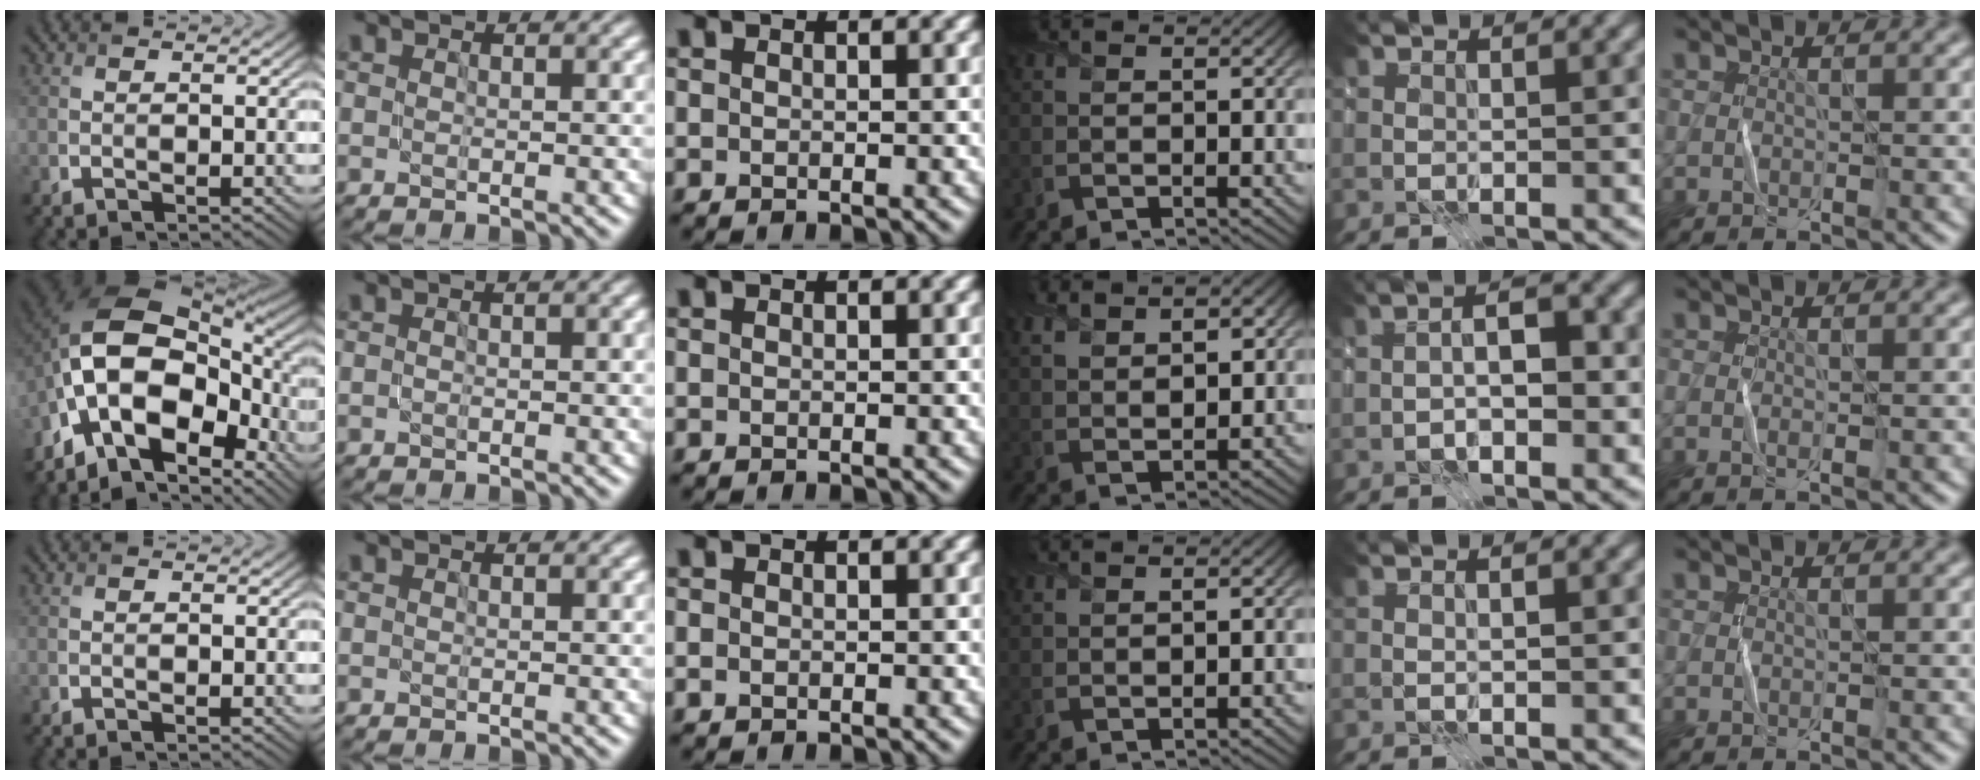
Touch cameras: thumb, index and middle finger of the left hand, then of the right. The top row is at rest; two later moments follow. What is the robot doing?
{"motion": "fold", "object": "shorts"}